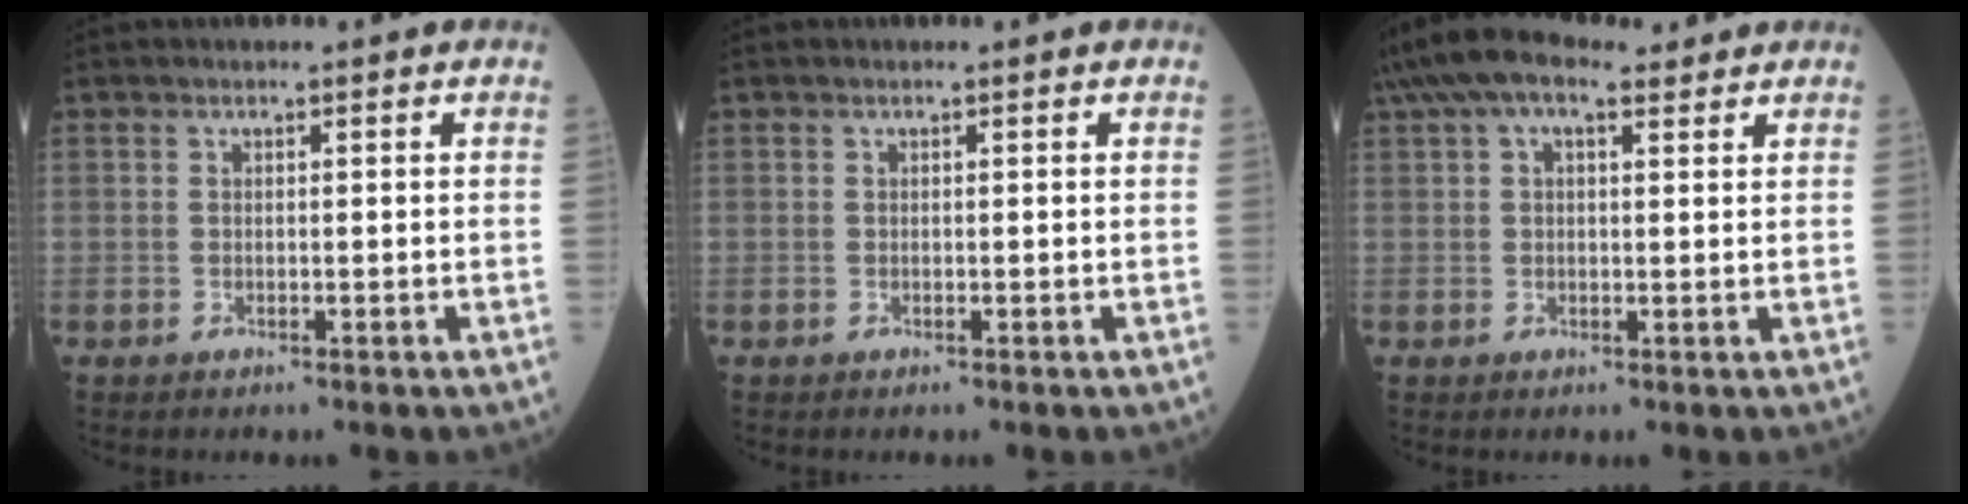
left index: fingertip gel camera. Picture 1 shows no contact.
{"total": 0.0}
{"total": 8.9, "force": [5.9, 3.5, 5.7], "torque": [-0.117, 0.049, 0.102]}